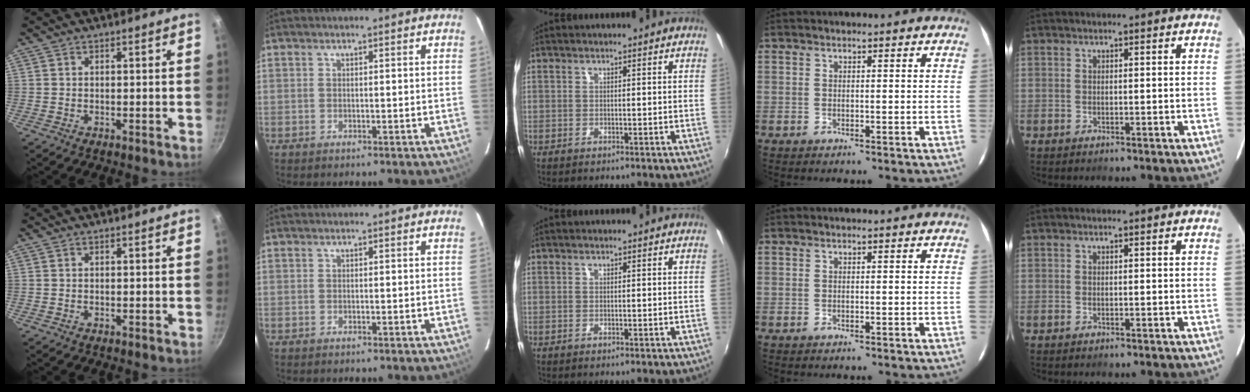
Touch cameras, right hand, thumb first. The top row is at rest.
{}